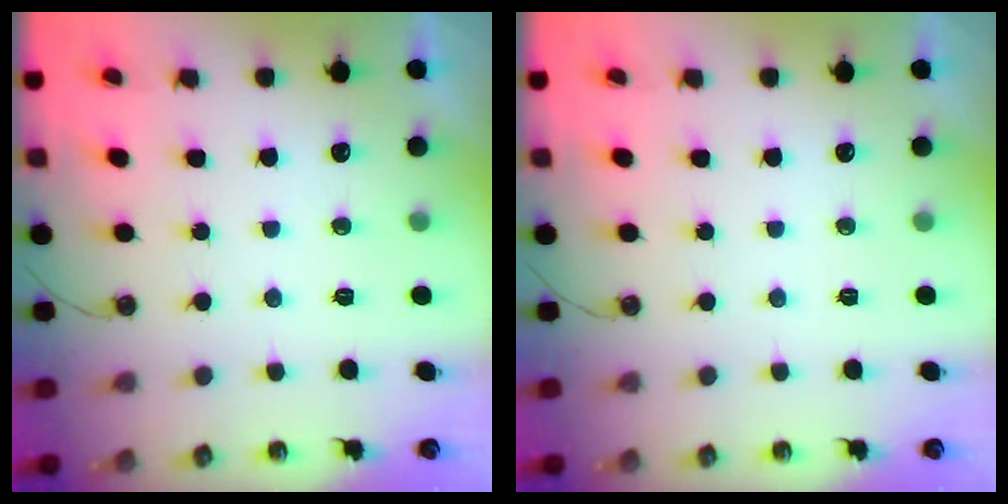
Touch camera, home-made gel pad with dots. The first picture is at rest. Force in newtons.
{"total": 0.0}